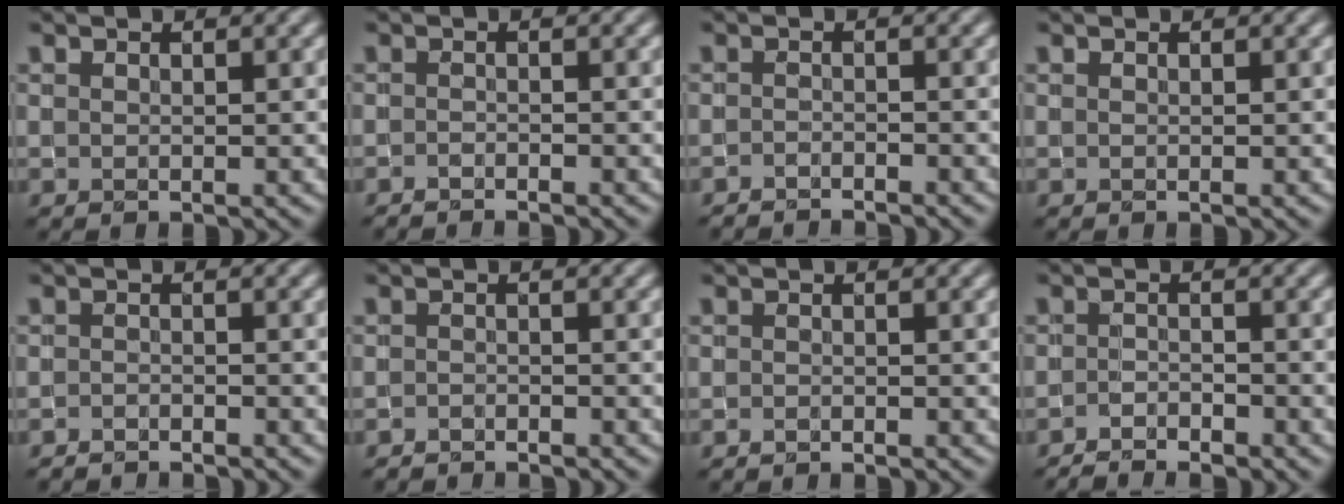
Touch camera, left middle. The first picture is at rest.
{"total": 1.3, "force": [-1.3, 0.1, 0.3], "torque": [-0.003, -0.006, -0.023]}
{"total": 2.5, "force": [-2.4, 0.2, 0.4], "torque": [-0.004, -0.009, -0.040]}
{"total": 0.0}
{"total": 2.1, "force": [-2.1, 0.2, 0.3], "torque": [-0.002, -0.008, -0.036]}
{"total": 2.2, "force": [-2.1, 0.2, 0.3], "torque": [-0.001, -0.008, -0.037]}
{"total": 0.8, "force": [-0.8, 0.1, 0.3], "torque": [-0.005, -0.003, -0.015]}
{"total": 2.6, "force": [-2.5, 0.4, 0.6], "torque": [-0.010, -0.003, -0.048]}